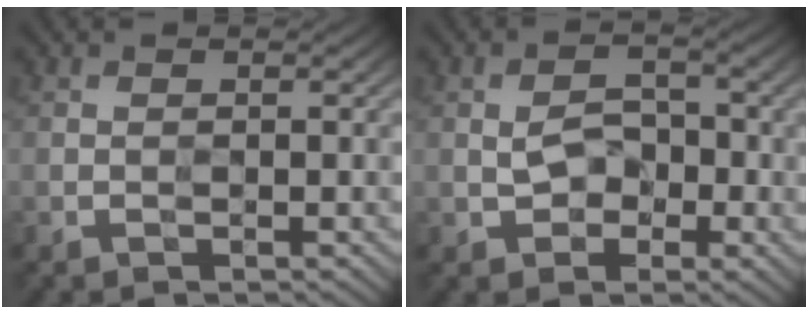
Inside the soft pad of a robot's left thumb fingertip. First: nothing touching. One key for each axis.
{"total": 2.6, "fx": -0.4, "fy": 2.1, "fz": 1.4, "tx": -0.013, "ty": 0.006, "tz": -0.009}